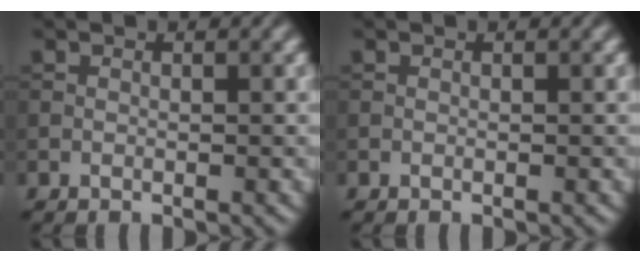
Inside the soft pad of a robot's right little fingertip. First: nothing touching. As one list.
[{"total": 0.0}]